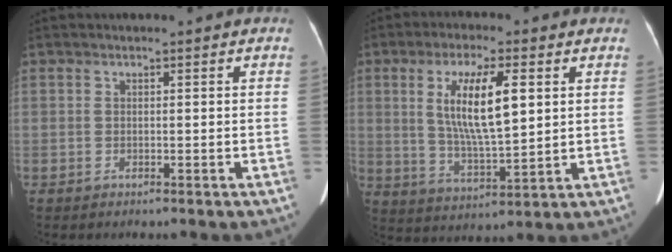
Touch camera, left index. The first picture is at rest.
{"total": 10.4, "force": [2.6, 2.1, 9.8], "torque": [-0.188, -0.009, 0.052]}